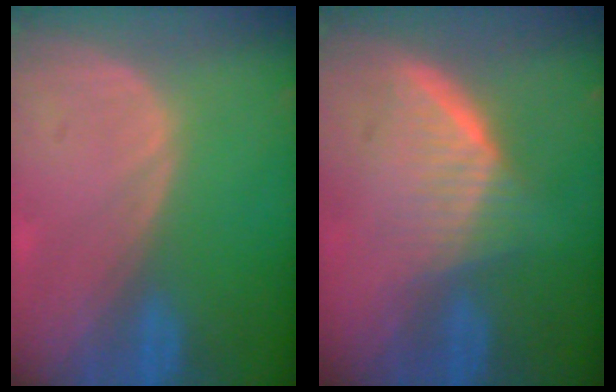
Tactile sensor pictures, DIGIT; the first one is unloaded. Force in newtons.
{"total": 6.5, "press": 6.0, "slide": 2.6}